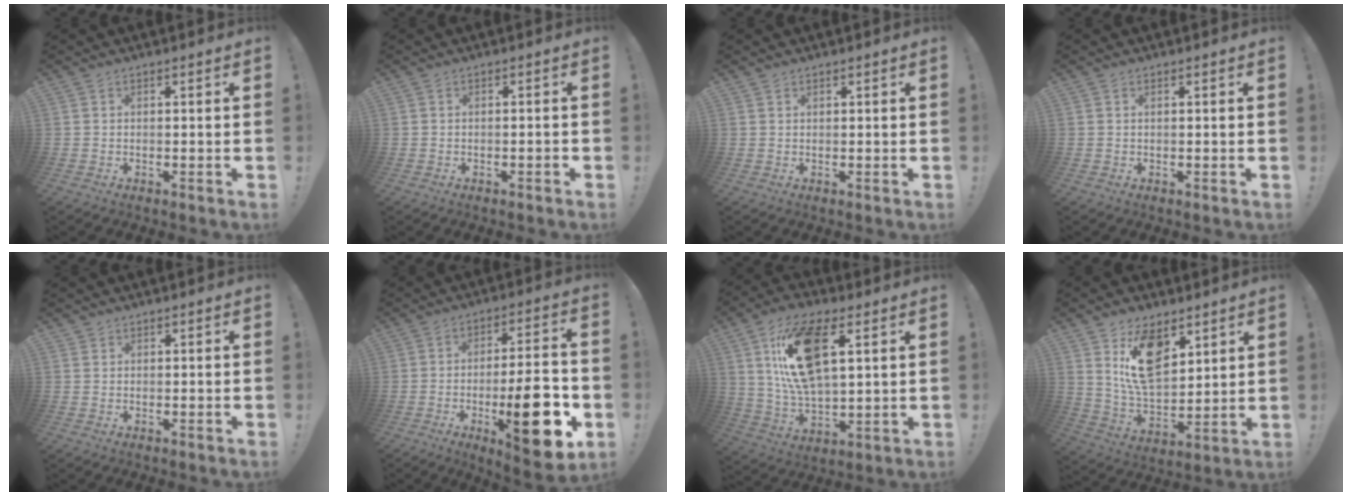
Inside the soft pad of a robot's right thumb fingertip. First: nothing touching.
{"total": 1.1, "force": [-0.7, 0.3, 0.8], "torque": [-0.010, 0.003, -0.011]}
{"total": 0.7, "force": [0.6, 0.4, 0.2], "torque": [0.001, -0.002, 0.010]}
{"total": 0.6, "force": [0.4, 0.0, 0.4], "torque": [-0.009, 0.001, 0.007]}
{"total": 0.8, "force": [0.6, 0.5, 0.1], "torque": [-0.005, 0.000, 0.012]}
{"total": 19.1, "force": [-5.8, 5.7, 17.3], "torque": [-0.240, 0.008, -0.083]}
{"total": 18.9, "force": [7.0, 9.3, 14.9], "torque": [-0.278, -0.014, 0.119]}
{"total": 15.5, "force": [8.0, 9.1, 9.6], "torque": [-0.157, -0.044, 0.150]}